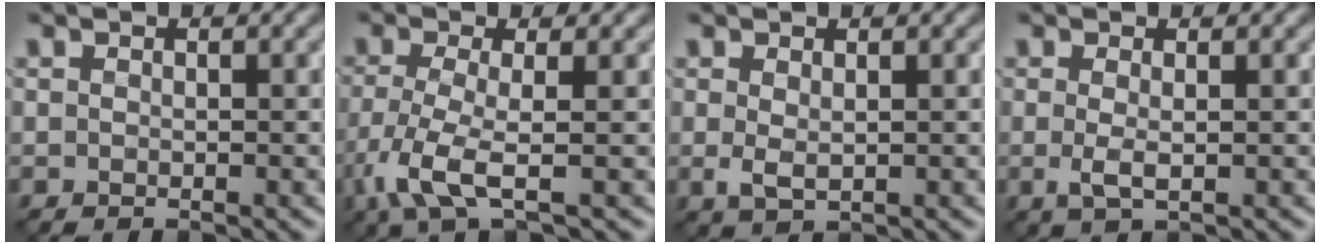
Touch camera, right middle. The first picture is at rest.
{"total": 4.7, "force": [-2.0, 1.1, 4.1], "torque": [-0.104, -0.009, -0.048]}
{"total": 1.7, "force": [0.2, 0.9, 1.4], "torque": [-0.032, 0.002, 0.005]}
{"total": 1.7, "force": [0.0, 0.4, 1.6], "torque": [-0.036, 0.001, -0.002]}